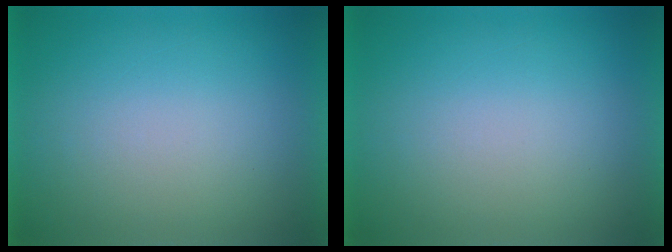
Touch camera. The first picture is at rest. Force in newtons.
{"total": 1.2}